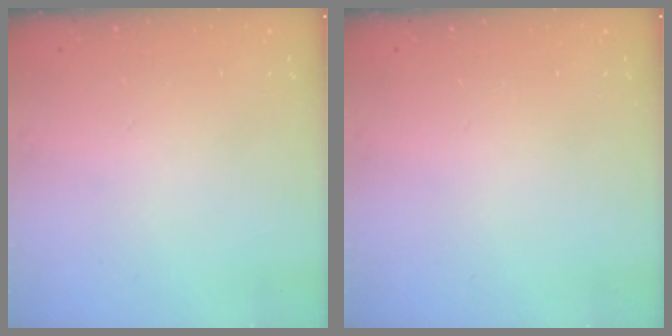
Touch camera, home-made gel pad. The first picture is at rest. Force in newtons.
{"total": 0.0}